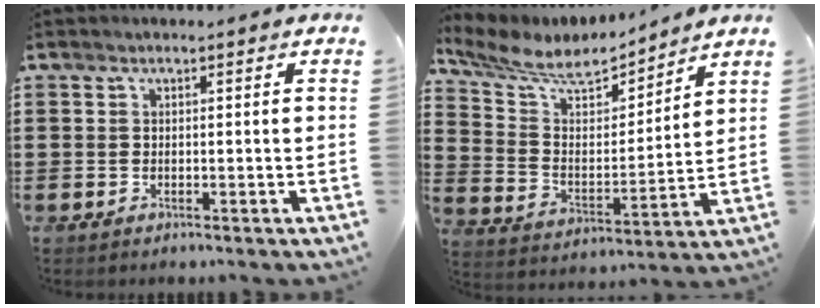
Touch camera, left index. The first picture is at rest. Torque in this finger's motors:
{"motor_torque": [-0.34, -0.82, 0.15, 0.02]}